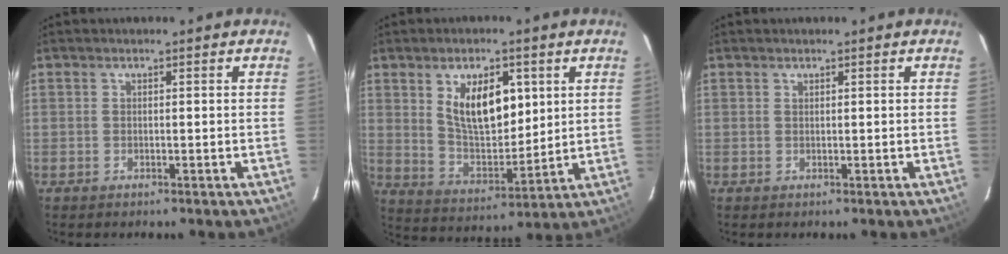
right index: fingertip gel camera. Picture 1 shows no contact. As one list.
[{"total": 12.3, "force": [4.5, 6.2, 9.6], "torque": [-0.164, 0.000, 0.094]}, {"total": 0.0}]